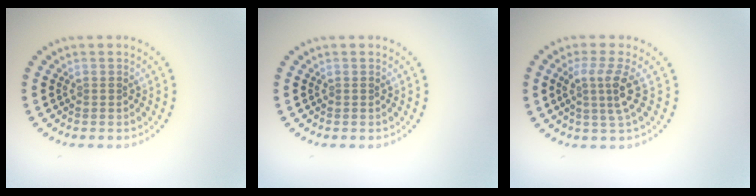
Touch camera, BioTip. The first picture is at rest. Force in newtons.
{"total": 0.0}
{"total": 3.0, "press": 2.1, "slide": 2.1}